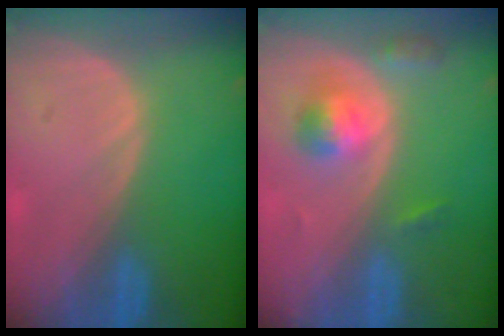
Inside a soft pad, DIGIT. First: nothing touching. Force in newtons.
{"total": 5.2, "press": 4.8, "slide": 2.1}